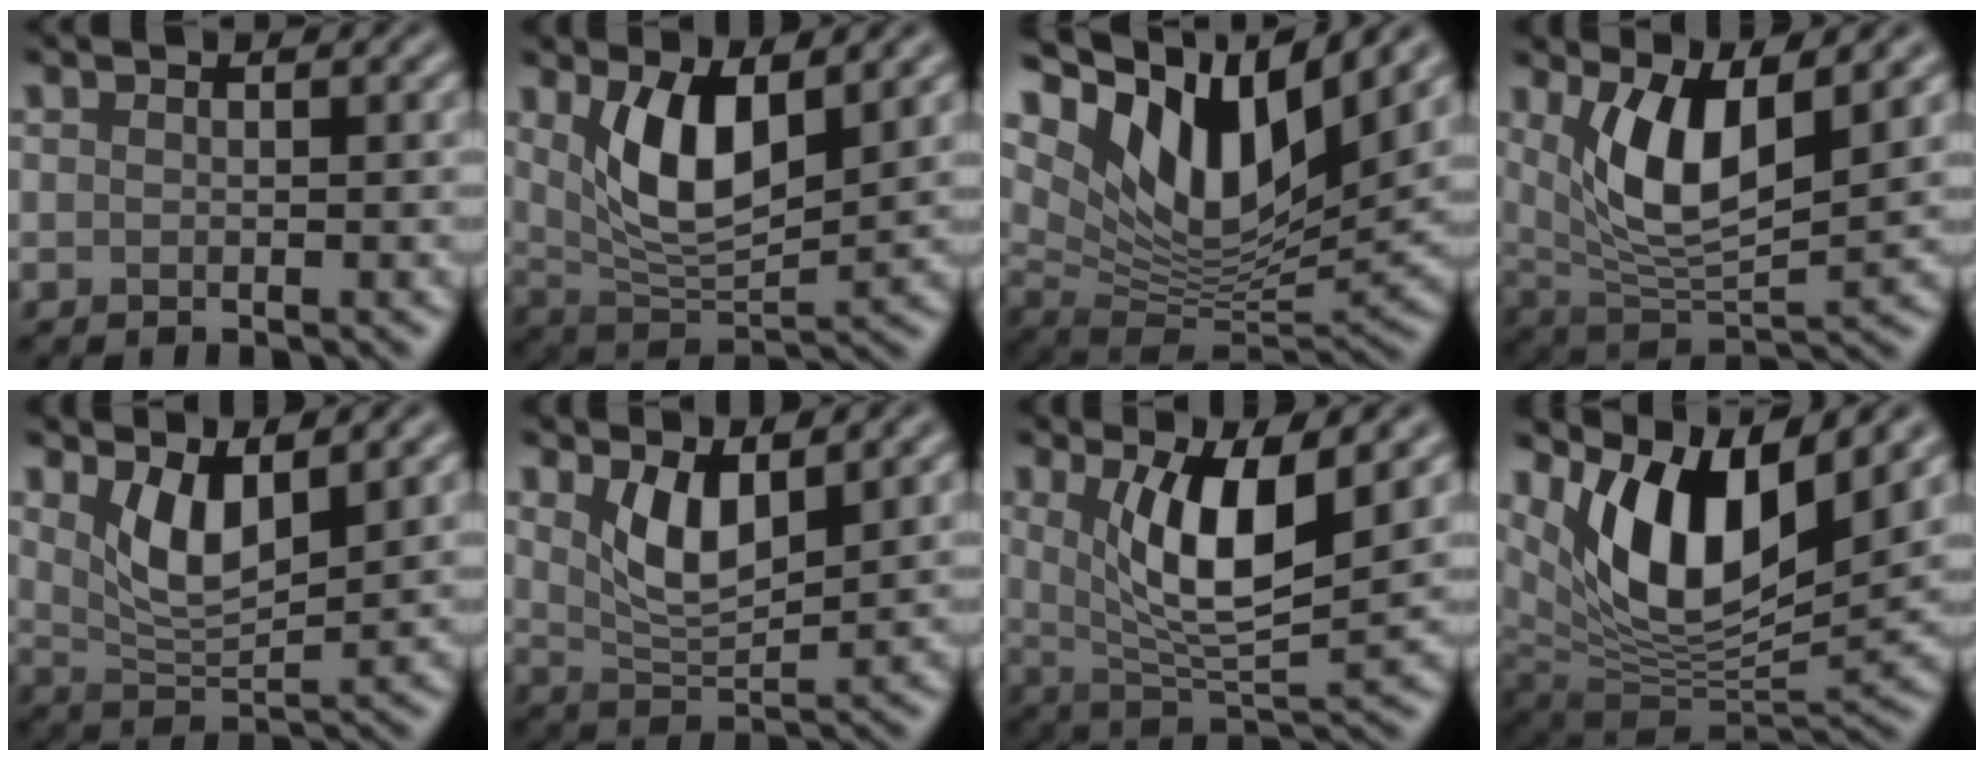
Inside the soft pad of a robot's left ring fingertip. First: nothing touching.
{"total": 6.8, "force": [2.2, 2.9, 5.7], "torque": [-0.112, -0.010, 0.047]}
{"total": 11.5, "force": [6.4, 4.7, 8.4], "torque": [-0.137, -0.003, 0.120]}
{"total": 7.2, "force": [2.5, 2.9, 6.1], "torque": [-0.125, -0.016, 0.050]}
{"total": 4.6, "force": [2.2, 1.8, 3.6], "torque": [-0.075, -0.012, 0.045]}
{"total": 4.4, "force": [2.0, 1.8, 3.5], "torque": [-0.072, -0.010, 0.041]}
{"total": 7.3, "force": [2.3, 2.3, 6.5], "torque": [-0.119, -0.015, 0.046]}
{"total": 11.2, "force": [5.3, 4.4, 8.8], "torque": [-0.152, -0.011, 0.104]}